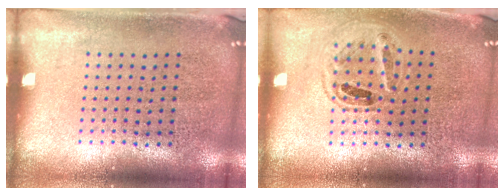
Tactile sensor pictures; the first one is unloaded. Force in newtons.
{"total": 0.9, "press": 0.9, "slide": 0.2}